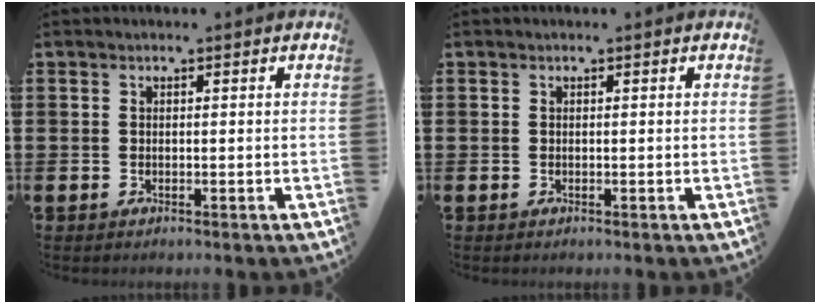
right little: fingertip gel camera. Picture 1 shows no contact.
{"total": 0.0}